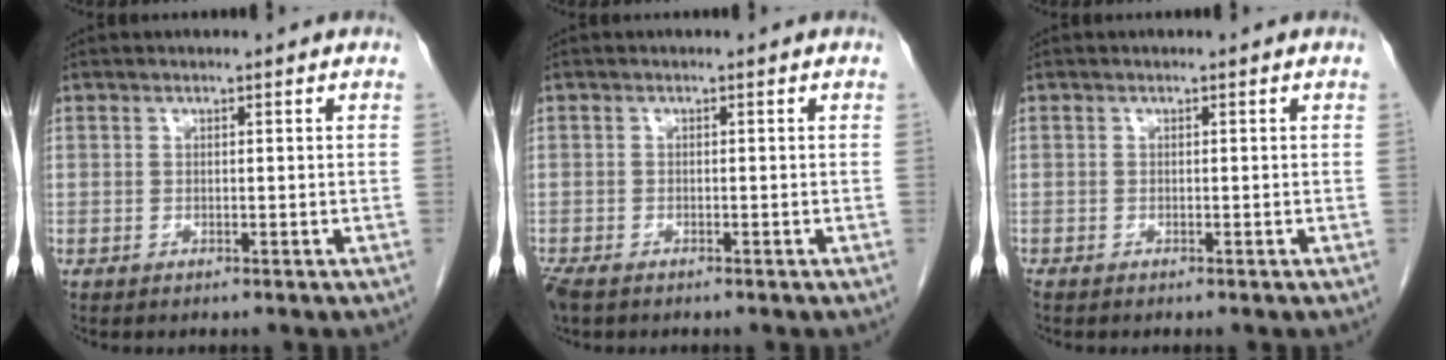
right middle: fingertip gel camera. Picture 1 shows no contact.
{"total": 3.1, "force": [-2.3, 1.3, 1.7], "torque": [-0.040, -0.010, -0.041]}
{"total": 0.0}